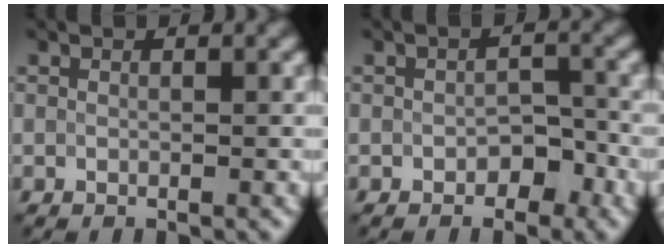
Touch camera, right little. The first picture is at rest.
{"total": 2.5, "force": [-1.2, 1.5, 1.6], "torque": [-0.023, 0.000, -0.017]}